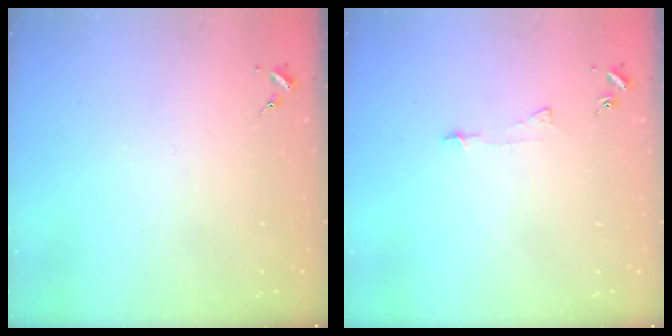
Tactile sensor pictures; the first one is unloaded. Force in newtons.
{"total": 3.6, "press": 3.6, "slide": 0.3}